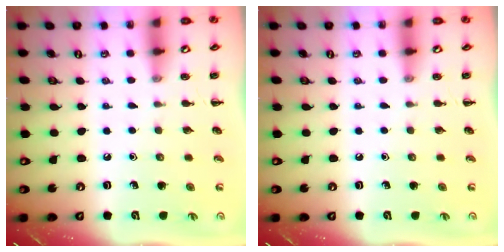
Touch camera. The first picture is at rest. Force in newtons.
{"total": 0.0}